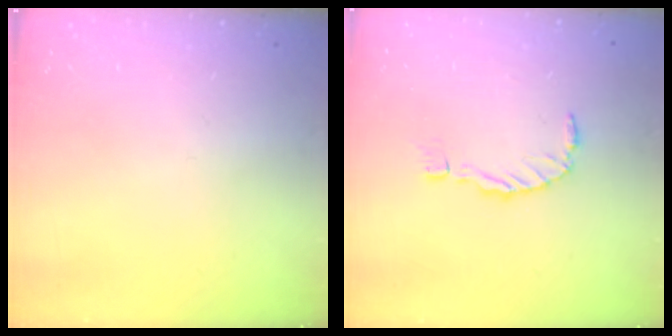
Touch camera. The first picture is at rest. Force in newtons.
{"total": 0.0}